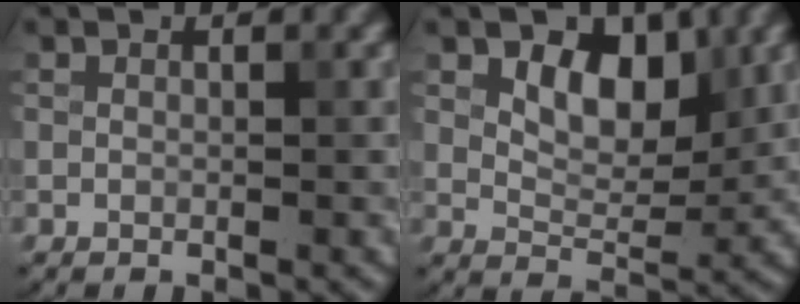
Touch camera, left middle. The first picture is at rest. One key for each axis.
{"total": 5.0, "fx": 2.1, "fy": 3.0, "fz": 3.4, "tx": -0.055, "ty": -0.006, "tz": 0.028}